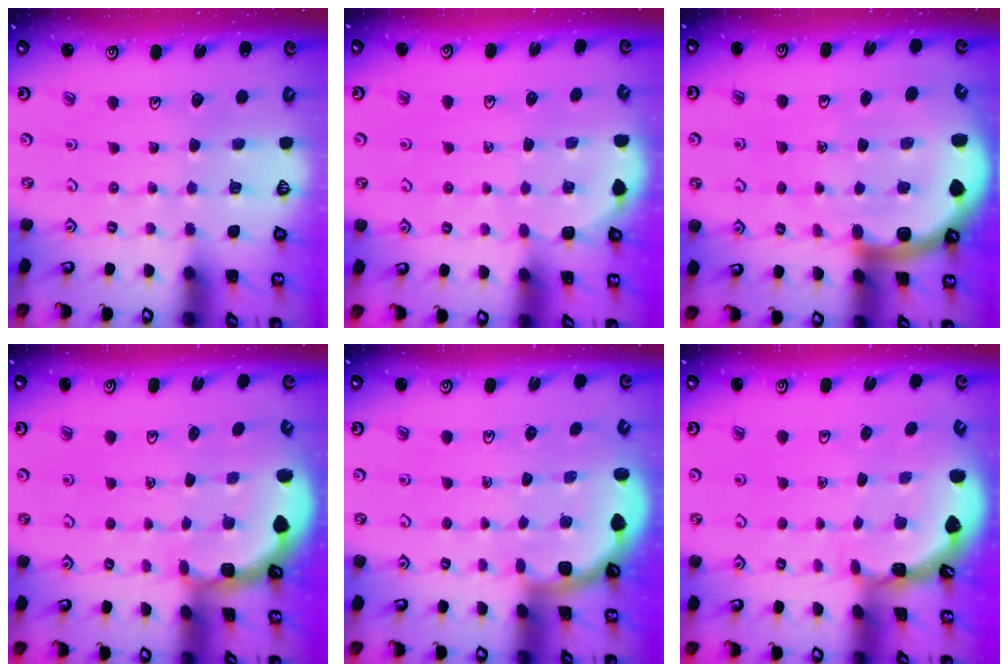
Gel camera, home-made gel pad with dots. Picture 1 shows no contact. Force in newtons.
{"total": 3.0, "press": 2.9, "slide": 0.9}
{"total": 10.2, "press": 10.2, "slide": 1.2}
{"total": 1.9, "press": 1.9, "slide": 0.2}
{"total": 1.8, "press": 1.8, "slide": 0.0}
{"total": 1.7, "press": 1.7, "slide": 0.1}